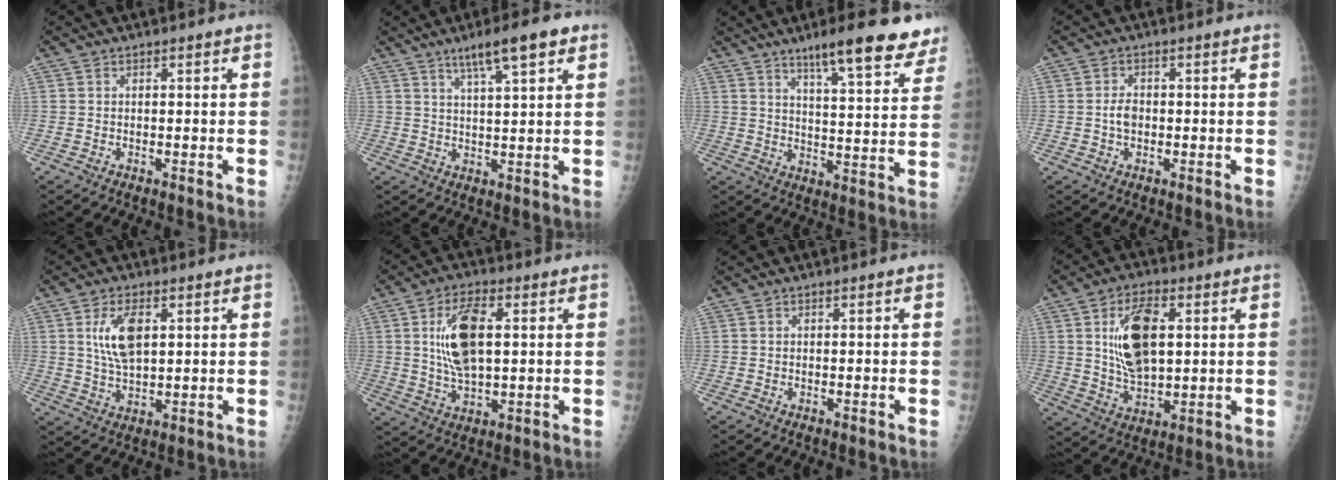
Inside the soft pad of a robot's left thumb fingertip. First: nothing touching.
{"total": 8.6, "force": [5.2, 1.3, 6.8], "torque": [-0.107, -0.013, 0.086]}
{"total": 15.9, "force": [11.5, 3.2, 10.6], "torque": [-0.115, -0.053, 0.160]}
{"total": 2.8, "force": [-0.2, 1.8, 2.1], "torque": [-0.034, 0.005, -0.004]}
{"total": 8.2, "force": [2.5, 4.0, 6.7], "torque": [-0.122, -0.010, 0.052]}
{"total": 11.6, "force": [2.4, 5.3, 10.0], "torque": [-0.183, -0.004, 0.048]}
{"total": 0.0}
{"total": 13.0, "force": [3.1, 6.8, 10.6], "torque": [-0.176, -0.009, 0.062]}